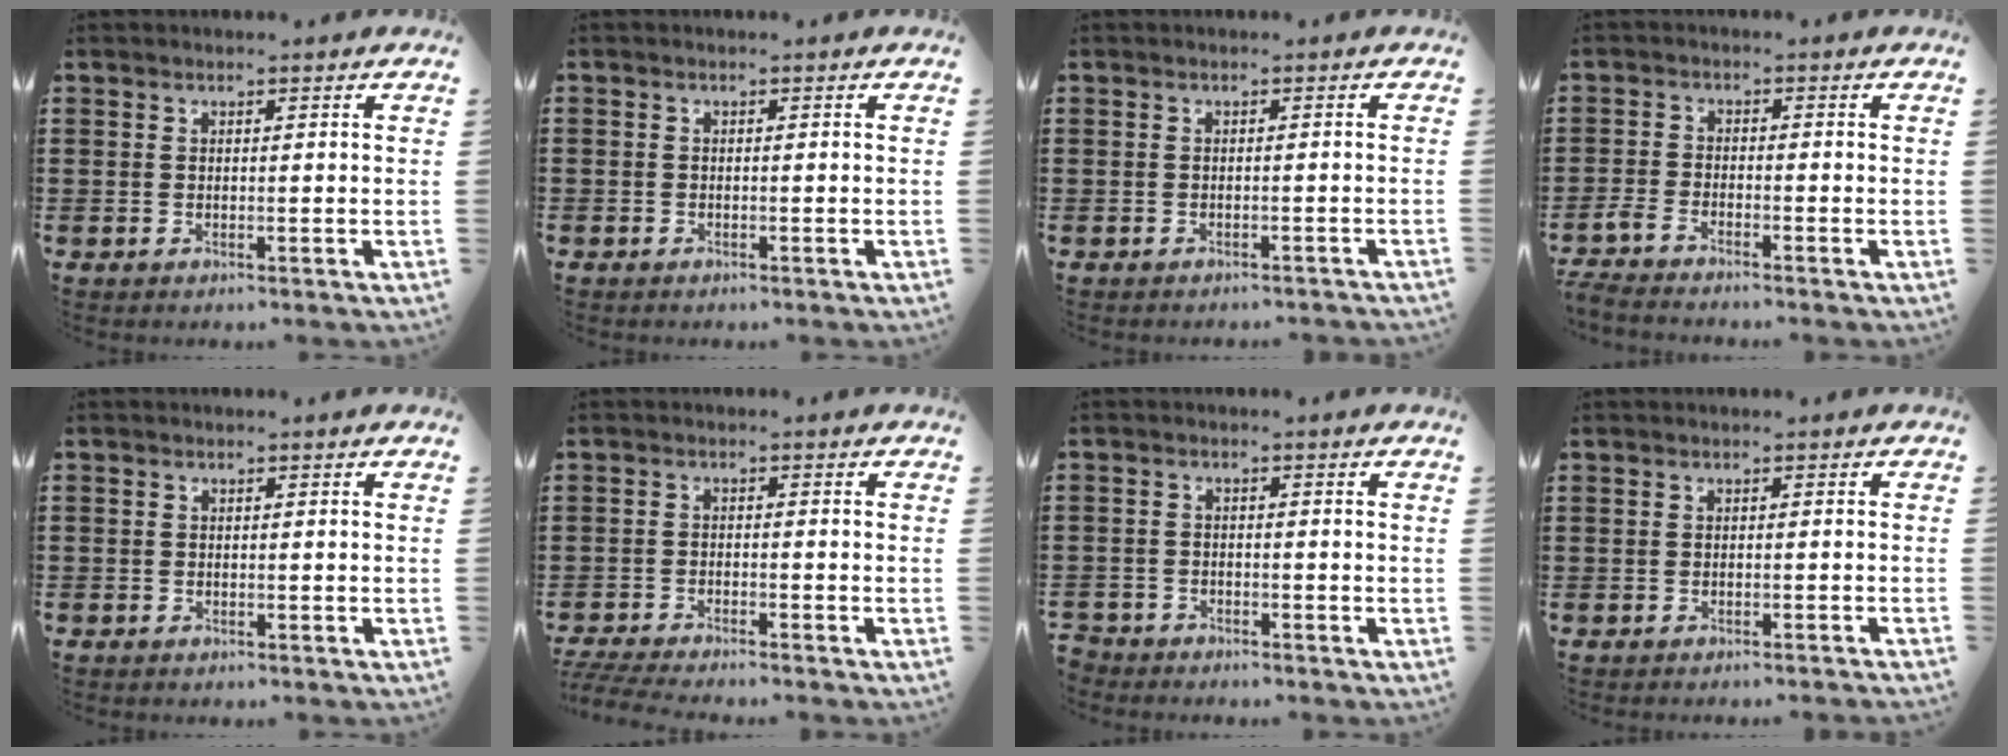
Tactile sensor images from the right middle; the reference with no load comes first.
{"total": 0.8, "force": [-0.6, 0.6, 0.0], "torque": [0.000, 0.001, -0.013]}
{"total": 0.7, "force": [-0.7, 0.0, 0.0], "torque": [-0.003, 0.000, -0.015]}
{"total": 2.6, "force": [-2.4, 0.1, 0.9], "torque": [-0.030, -0.003, -0.052]}
{"total": 0.8, "force": [-0.6, 0.5, -0.1], "torque": [0.000, 0.001, -0.014]}
{"total": 3.6, "force": [-3.6, 0.0, 0.7], "torque": [-0.027, -0.008, -0.076]}
{"total": 2.6, "force": [-2.5, 0.5, -0.4], "torque": [0.000, 0.000, -0.056]}
{"total": 0.9, "force": [-0.8, -0.2, 0.0], "torque": [-0.003, -0.001, -0.017]}